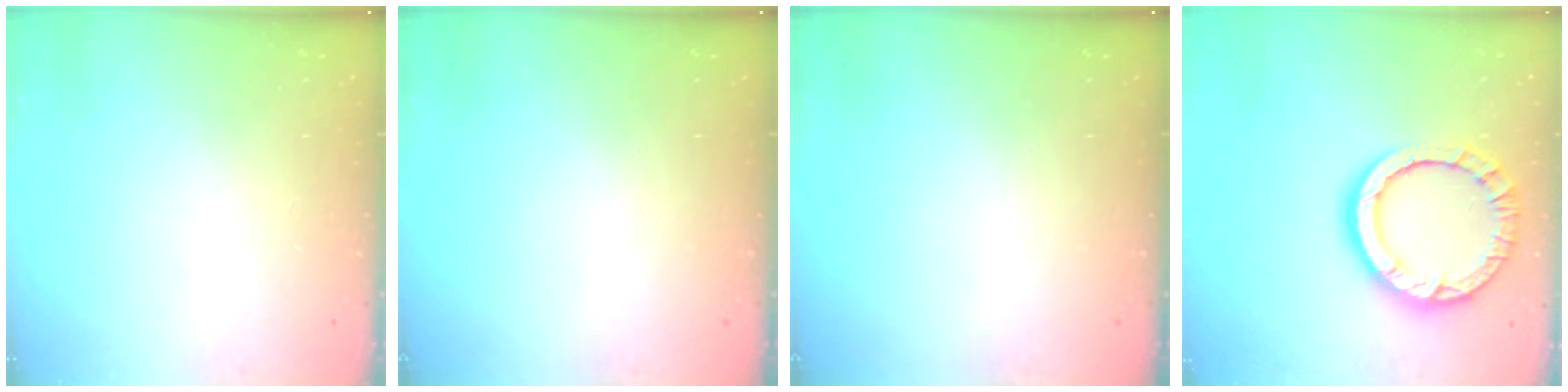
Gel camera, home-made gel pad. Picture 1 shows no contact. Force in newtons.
{"total": 0.0}
{"total": 0.0}
{"total": 13.5, "press": 13.5, "slide": 1.1}